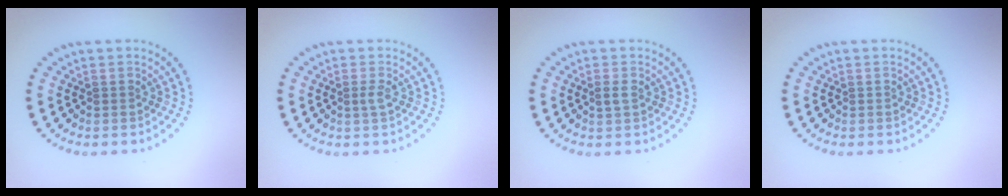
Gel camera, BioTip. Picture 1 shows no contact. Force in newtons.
{"total": 0.9, "press": 0.6, "slide": 0.6}
{"total": 1.0, "press": 1.0, "slide": 0.2}
{"total": 0.0}